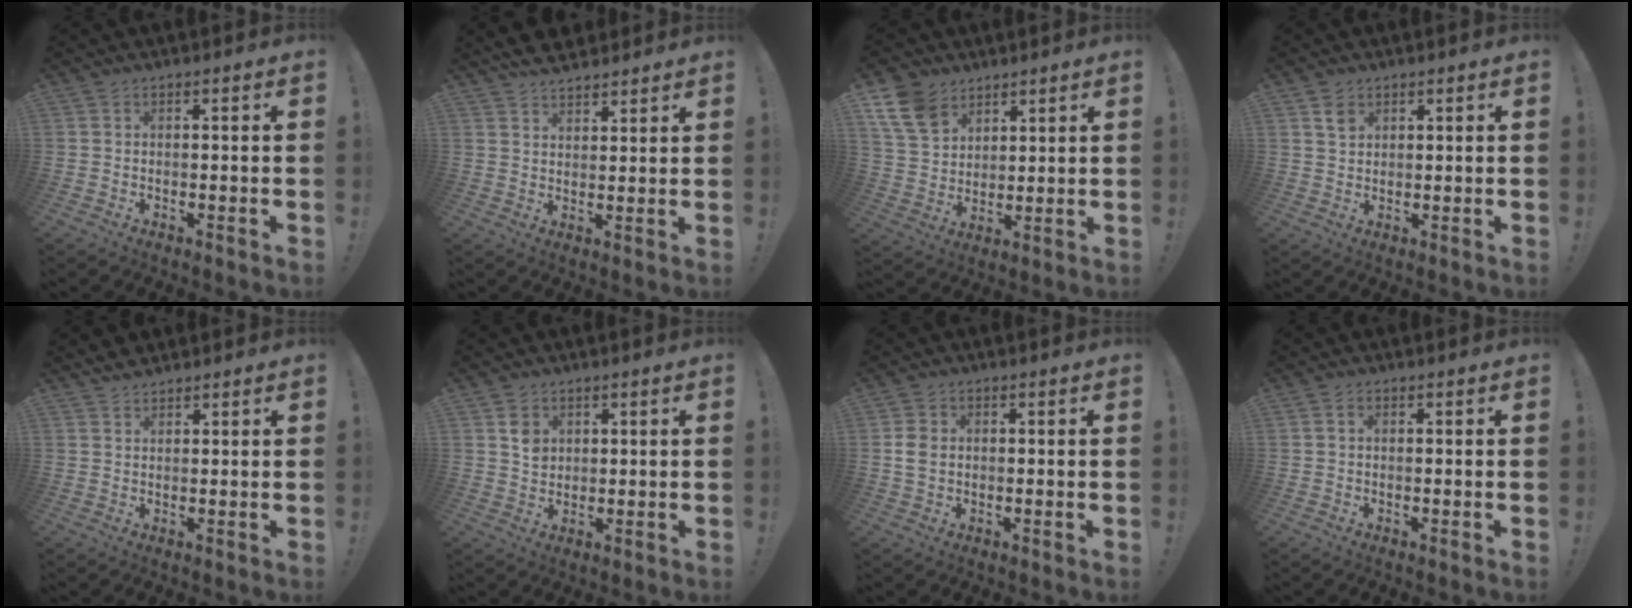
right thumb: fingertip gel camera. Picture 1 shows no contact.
{"total": 6.4, "force": [5.8, 2.2, 1.4], "torque": [-0.020, -0.033, 0.108]}
{"total": 12.4, "force": [7.5, 8.5, 5.1], "torque": [-0.098, -0.033, 0.154]}
{"total": 3.1, "force": [1.9, 2.1, 1.1], "torque": [-0.006, -0.010, 0.034]}
{"total": 2.9, "force": [2.7, 1.0, 0.2], "torque": [0.009, -0.018, 0.049]}
{"total": 4.6, "force": [1.8, 3.7, 2.1], "torque": [-0.015, -0.005, 0.030]}
{"total": 4.3, "force": [0.5, 3.4, 2.6], "torque": [-0.042, 0.001, 0.008]}
{"total": 0.8, "force": [0.2, 0.6, 0.5], "torque": [-0.003, -0.001, 0.001]}